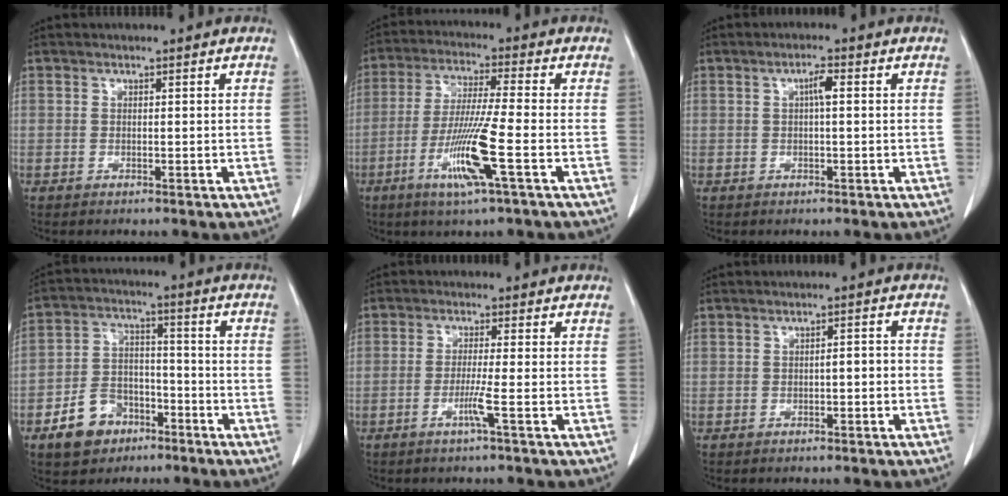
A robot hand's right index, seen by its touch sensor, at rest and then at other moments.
{"total": 10.7, "force": [-4.0, -0.6, 9.9], "torque": [-0.198, -0.019, -0.079]}
{"total": 2.2, "force": [0.4, 0.3, 2.2], "torque": [-0.040, 0.004, 0.005]}
{"total": 8.9, "force": [-5.1, 6.2, 3.7], "torque": [-0.080, 0.019, -0.084]}
{"total": 3.2, "force": [-1.3, -0.9, 2.7], "torque": [-0.057, -0.007, -0.030]}
{"total": 1.7, "force": [-0.6, 0.6, 1.5], "torque": [-0.023, 0.004, -0.008]}